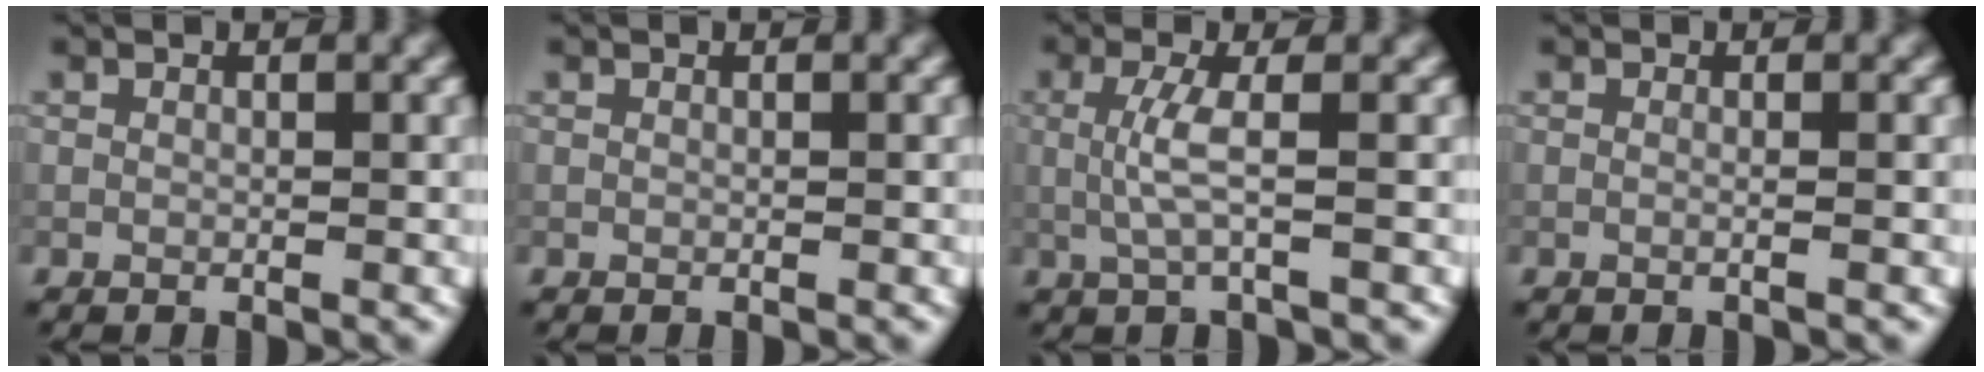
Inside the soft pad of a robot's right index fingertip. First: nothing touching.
{"total": 0.0}
{"total": 2.8, "force": [0.0, 0.5, 2.8], "torque": [-0.064, -0.001, 0.000]}
{"total": 1.7, "force": [0.2, 0.9, 1.5], "torque": [-0.001, -0.007, -0.019]}